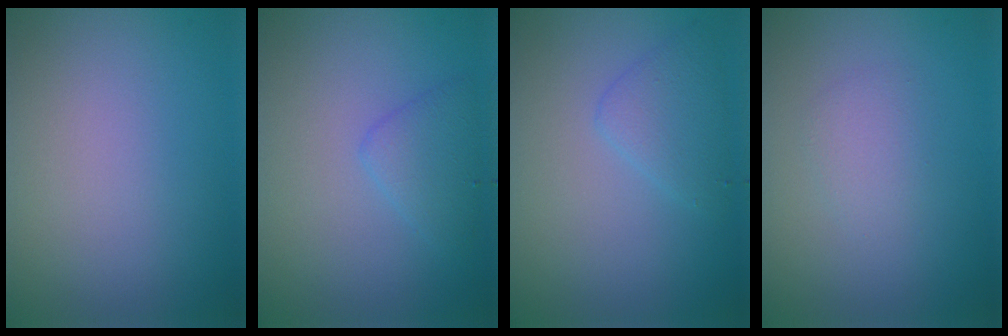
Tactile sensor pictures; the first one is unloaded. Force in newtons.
{"total": 2.0, "press": 2.0, "slide": 0.1}
{"total": 2.1, "press": 2.1, "slide": 0.0}
{"total": 1.5, "press": 1.5, "slide": 0.0}